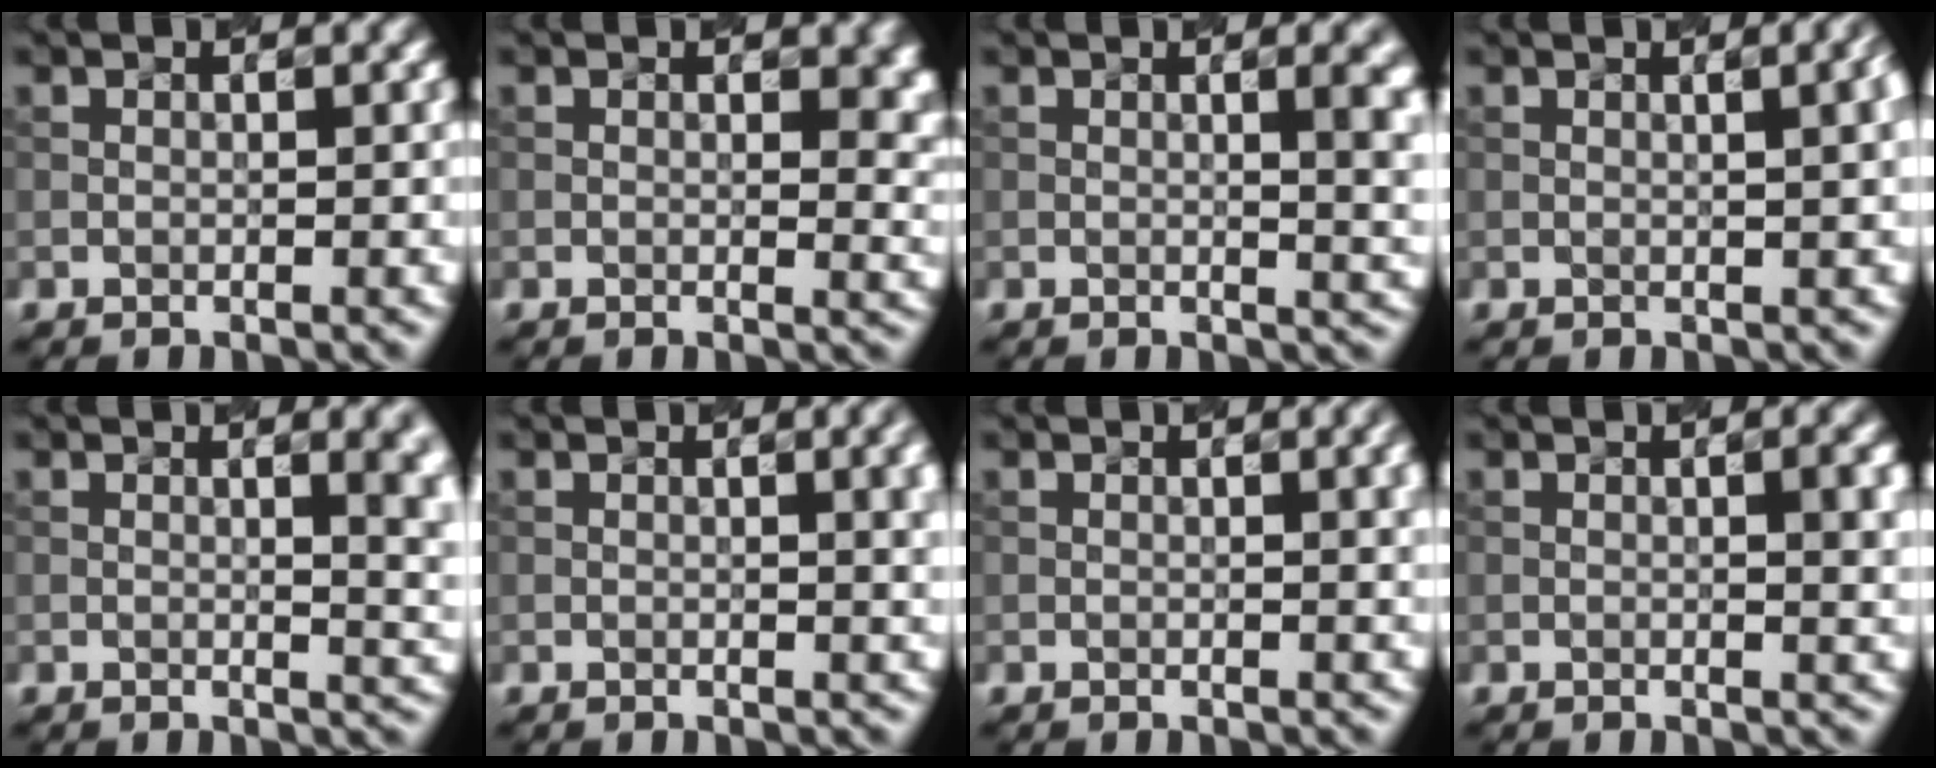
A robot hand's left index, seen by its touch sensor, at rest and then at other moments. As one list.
[{"total": 3.5, "force": [1.1, 1.6, 2.9], "torque": [-0.024, -0.002, 0.023]}, {"total": 5.2, "force": [0.9, 2.1, 4.7], "torque": [-0.028, 0.010, 0.016]}, {"total": 4.9, "force": [1.3, 2.1, 4.2], "torque": [-0.021, 0.028, -0.004]}, {"total": 5.7, "force": [1.2, 2.5, 5.0], "torque": [-0.020, 0.008, 0.019]}, {"total": 4.5, "force": [1.1, 1.8, 4.0], "torque": [-0.028, 0.015, 0.014]}, {"total": 3.3, "force": [0.9, 1.2, 2.9], "torque": [-0.025, 0.009, 0.011]}, {"total": 3.1, "force": [0.4, 0.9, 3.0], "torque": [-0.029, 0.009, 0.010]}]